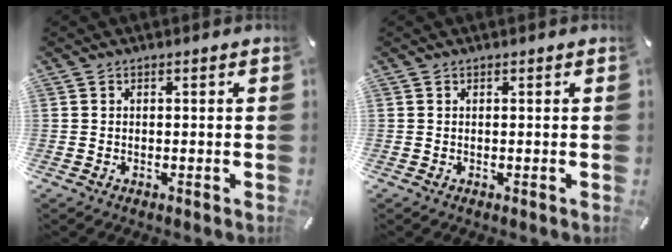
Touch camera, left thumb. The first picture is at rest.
{"total": 0.0}